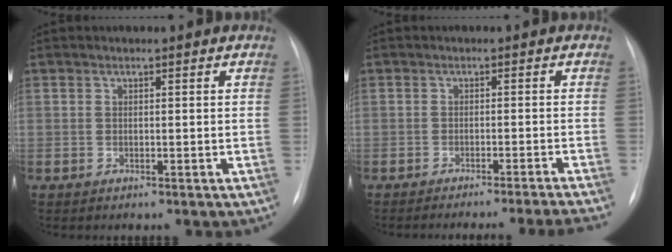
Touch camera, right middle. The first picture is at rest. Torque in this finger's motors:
{"motor_torque": [0.17, -0.18, 0.07, 0.04]}